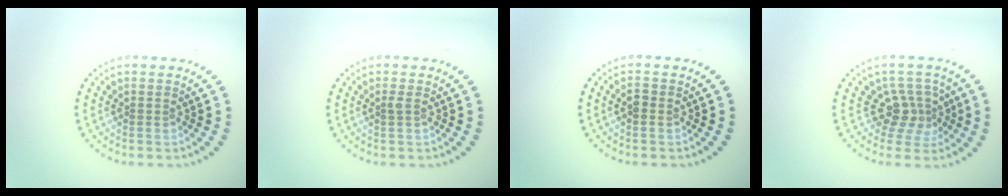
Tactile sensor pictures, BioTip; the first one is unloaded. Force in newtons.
{"total": 0.6, "press": 0.4, "slide": 0.4}
{"total": 1.2, "press": 1.2, "slide": 0.1}
{"total": 3.0, "press": 2.3, "slide": 1.9}